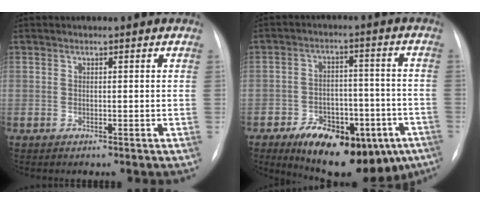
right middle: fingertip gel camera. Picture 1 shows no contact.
{"total": 18.9, "force": [-11.0, 9.1, 12.4], "torque": [-0.137, 0.020, -0.149]}